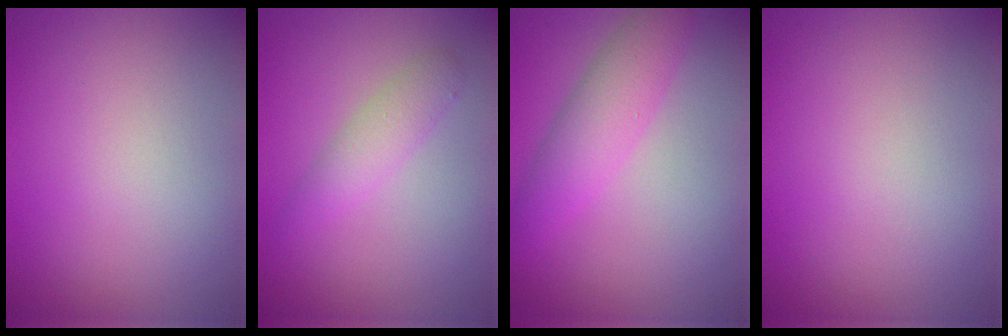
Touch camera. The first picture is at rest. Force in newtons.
{"total": 2.2, "press": 2.2, "slide": 0.1}
{"total": 3.8, "press": 3.8, "slide": 0.0}
{"total": 0.0}